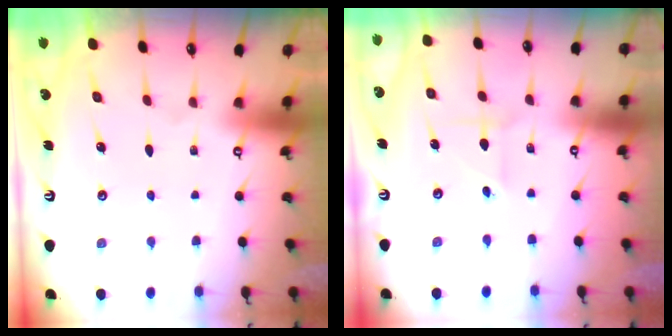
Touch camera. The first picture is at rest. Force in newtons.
{"total": 2.3, "press": 2.3, "slide": 0.1}